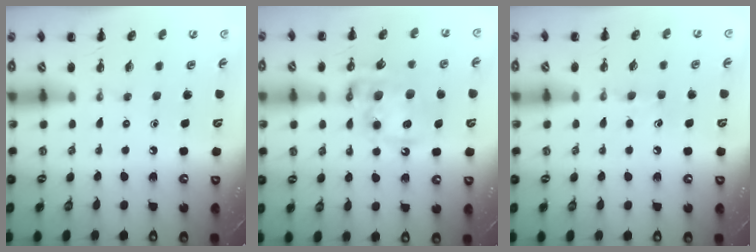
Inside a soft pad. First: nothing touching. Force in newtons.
{"total": 14.6, "press": 14.1, "slide": 3.6}
{"total": 4.9, "press": 4.7, "slide": 1.4}